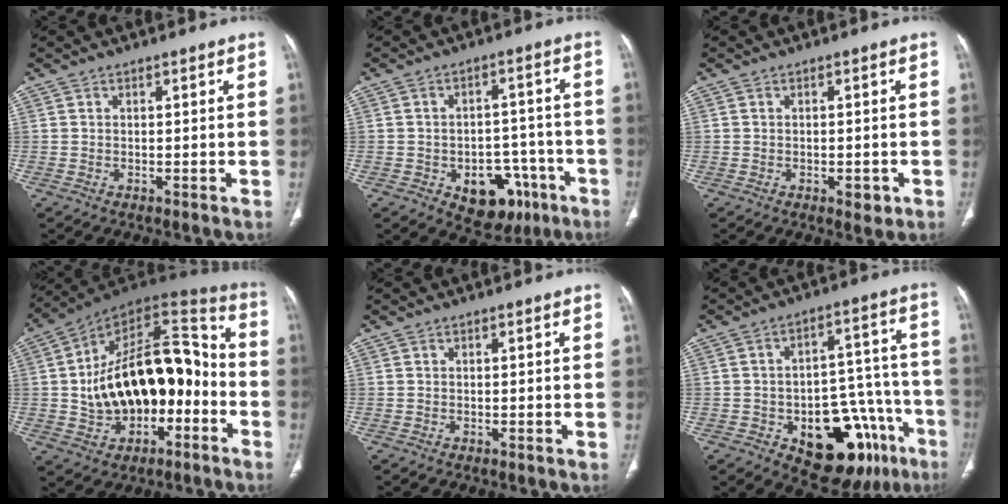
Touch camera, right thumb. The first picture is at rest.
{"total": 11.8, "force": [-5.4, 7.9, 6.8], "torque": [-0.052, 0.041, -0.062]}
{"total": 2.4, "force": [-0.9, 1.3, 1.8], "torque": [-0.017, 0.001, -0.006]}
{"total": 25.1, "force": [-3.7, 15.0, 19.7], "torque": [-0.291, 0.049, -0.052]}
{"total": 0.0}
{"total": 21.2, "force": [-10.0, 11.4, 14.8], "torque": [-0.126, 0.073, -0.122]}